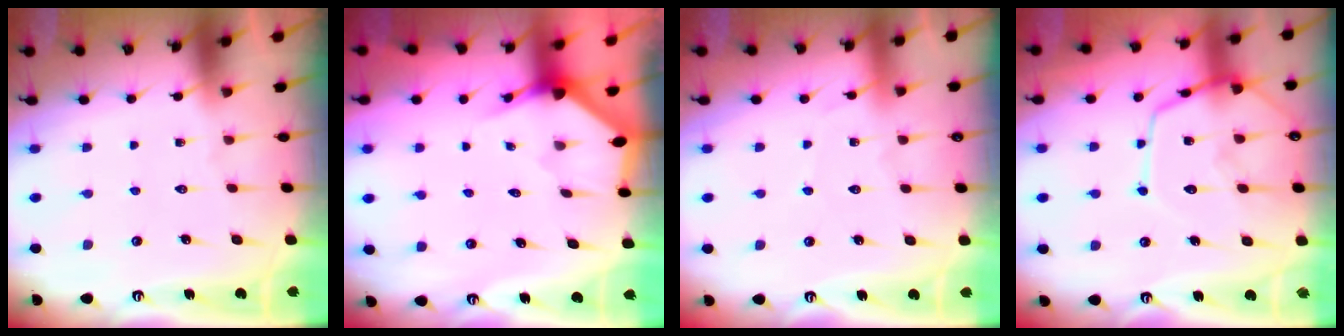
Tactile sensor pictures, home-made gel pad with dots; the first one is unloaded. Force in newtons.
{"total": 2.3, "press": 2.3, "slide": 0.1}
{"total": 2.6, "press": 2.5, "slide": 0.3}
{"total": 12.5, "press": 12.4, "slide": 1.2}